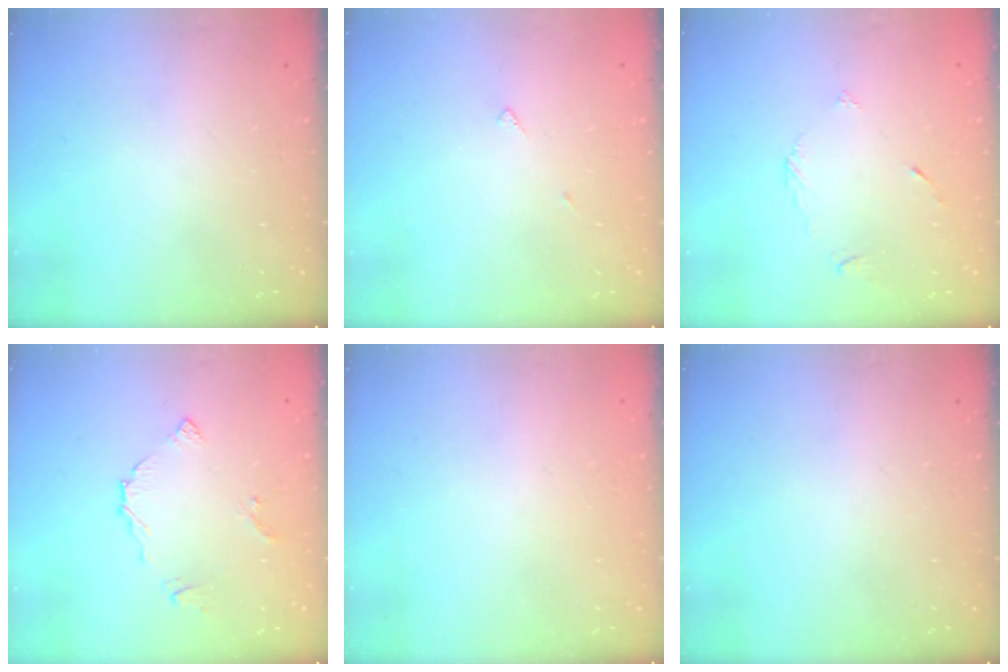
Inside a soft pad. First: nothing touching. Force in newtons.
{"total": 3.7, "press": 3.7, "slide": 0.3}
{"total": 4.0, "press": 4.0, "slide": 0.4}
{"total": 5.8, "press": 5.7, "slide": 0.5}
{"total": 1.8, "press": 1.8, "slide": 0.1}
{"total": 0.0}